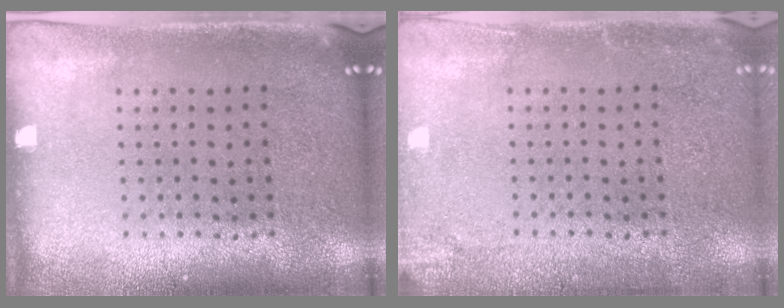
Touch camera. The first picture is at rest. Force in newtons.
{"total": 2.0, "press": 1.9, "slide": 0.1}